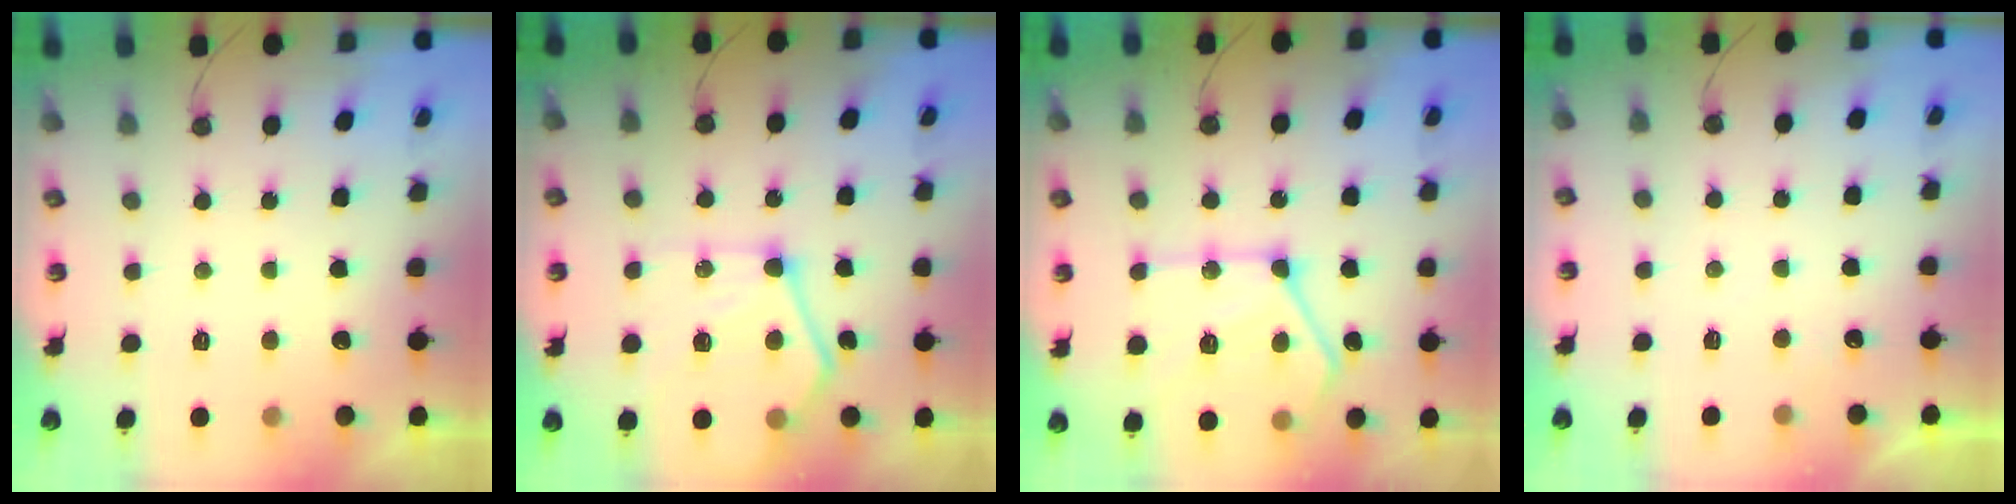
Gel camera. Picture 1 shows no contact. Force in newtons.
{"total": 18.3, "press": 18.2, "slide": 1.7}
{"total": 19.5, "press": 19.4, "slide": 1.8}
{"total": 2.3, "press": 2.2, "slide": 0.3}